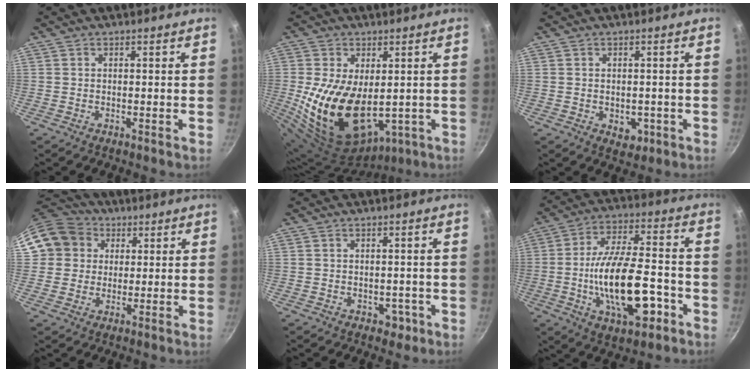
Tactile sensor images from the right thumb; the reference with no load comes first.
{"total": 17.3, "force": [-1.0, 10.4, 13.7], "torque": [-0.231, -0.015, 0.007]}
{"total": 3.5, "force": [-1.0, 2.5, 2.3], "torque": [-0.021, 0.001, -0.006]}
{"total": 11.7, "force": [3.9, 10.5, 3.6], "torque": [-0.047, 0.020, 0.061]}
{"total": 2.7, "force": [-1.1, 2.1, 1.4], "torque": [0.002, 0.016, -0.001]}
{"total": 19.4, "force": [-5.8, 8.5, 16.4], "torque": [-0.266, 0.033, -0.089]}